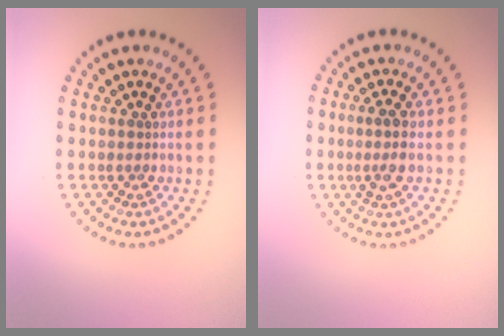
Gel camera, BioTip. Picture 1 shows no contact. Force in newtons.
{"total": 2.1, "press": 1.9, "slide": 0.9}